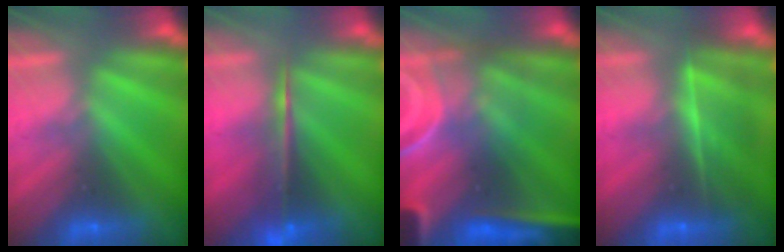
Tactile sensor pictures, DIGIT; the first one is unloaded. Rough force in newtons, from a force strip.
{"total": 6.1}
{"total": 9.6}
{"total": 7.5}